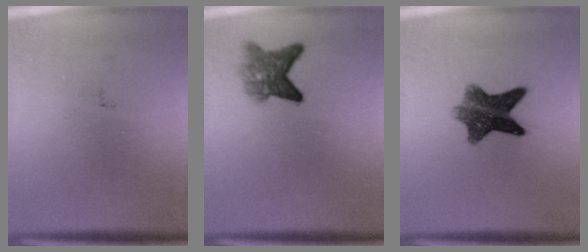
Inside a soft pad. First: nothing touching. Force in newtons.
{"total": 4.1}
{"total": 8.1}